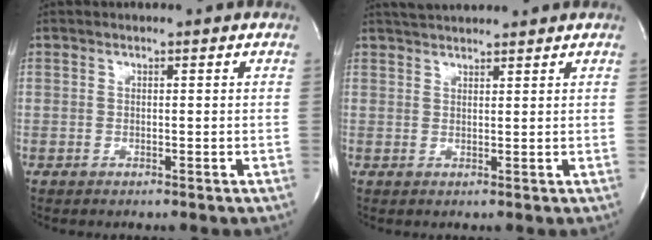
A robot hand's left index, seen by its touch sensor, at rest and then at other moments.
{"total": 4.9, "force": [4.6, 0.2, 1.6], "torque": [-0.029, 0.029, 0.076]}